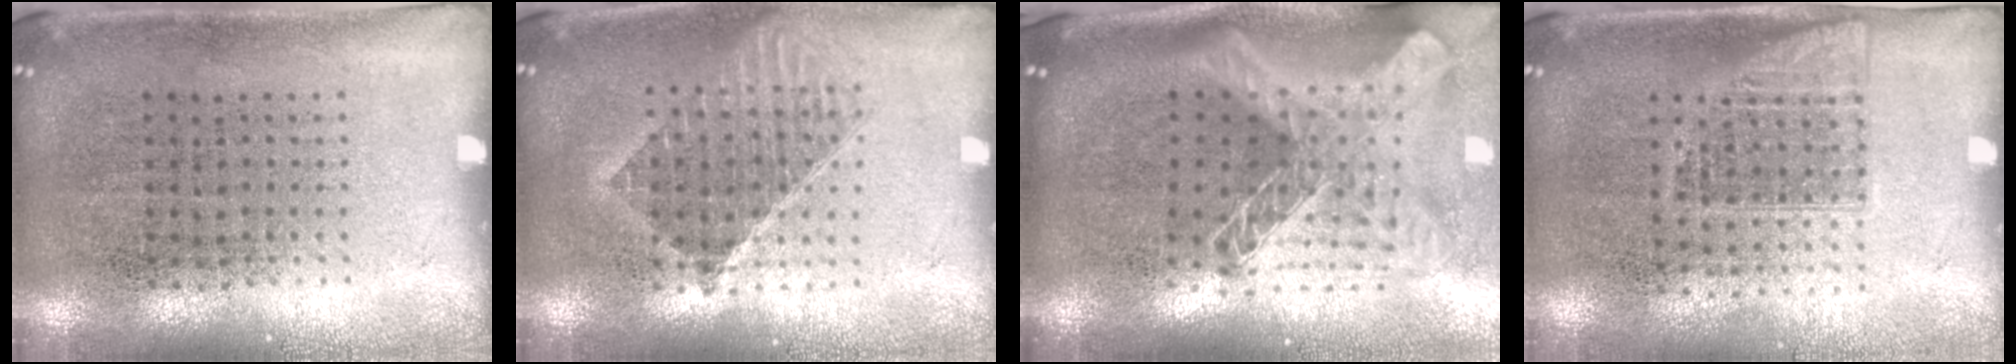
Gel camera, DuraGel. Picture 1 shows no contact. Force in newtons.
{"total": 1.5, "press": 1.3, "slide": 0.8}
{"total": 2.8, "press": 2.0, "slide": 2.0}
{"total": 1.1, "press": 1.0, "slide": 0.6}